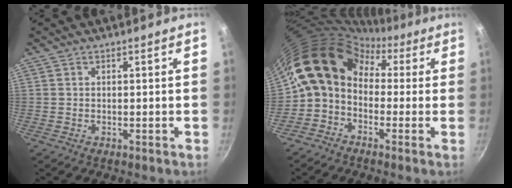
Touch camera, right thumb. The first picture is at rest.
{"total": 14.2, "force": [1.1, 11.2, 8.8], "torque": [-0.134, 0.047, -0.010]}